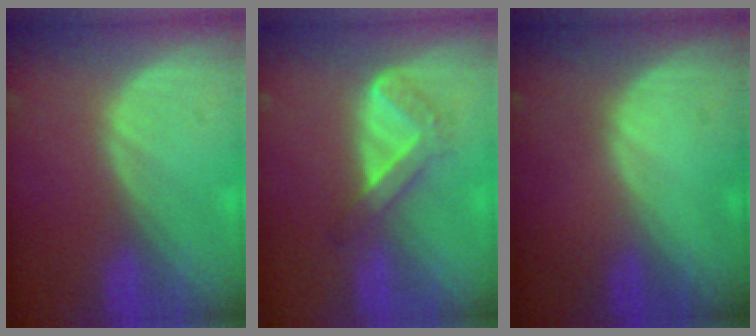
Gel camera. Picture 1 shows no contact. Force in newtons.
{"total": 4.5, "press": 4.2, "slide": 1.6}
{"total": 0.6, "press": 0.1, "slide": 0.6}